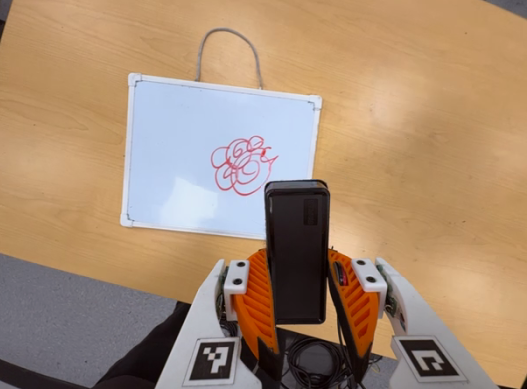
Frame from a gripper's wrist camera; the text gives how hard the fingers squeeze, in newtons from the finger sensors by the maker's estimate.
{"total": 4.7, "left": 3.6, "right": 5.8}